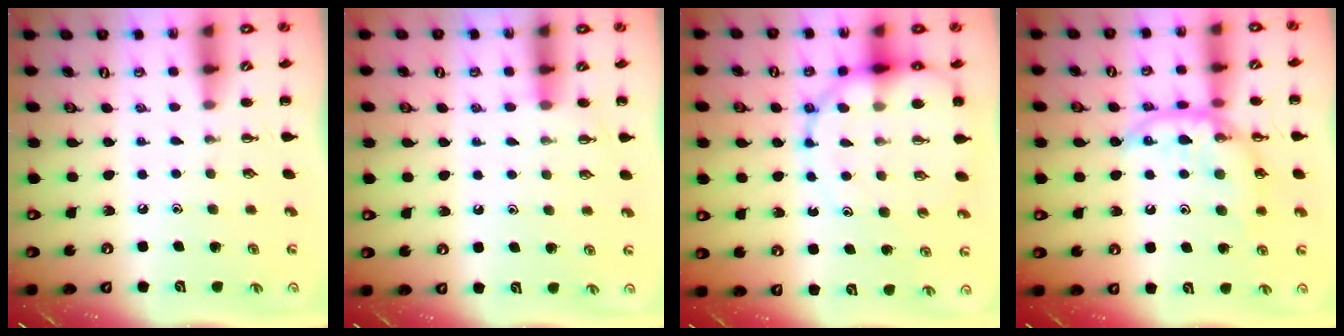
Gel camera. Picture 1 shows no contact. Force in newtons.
{"total": 6.9, "press": 6.7, "slide": 1.6}
{"total": 13.3, "press": 12.9, "slide": 3.3}
{"total": 15.5, "press": 15.4, "slide": 1.2}